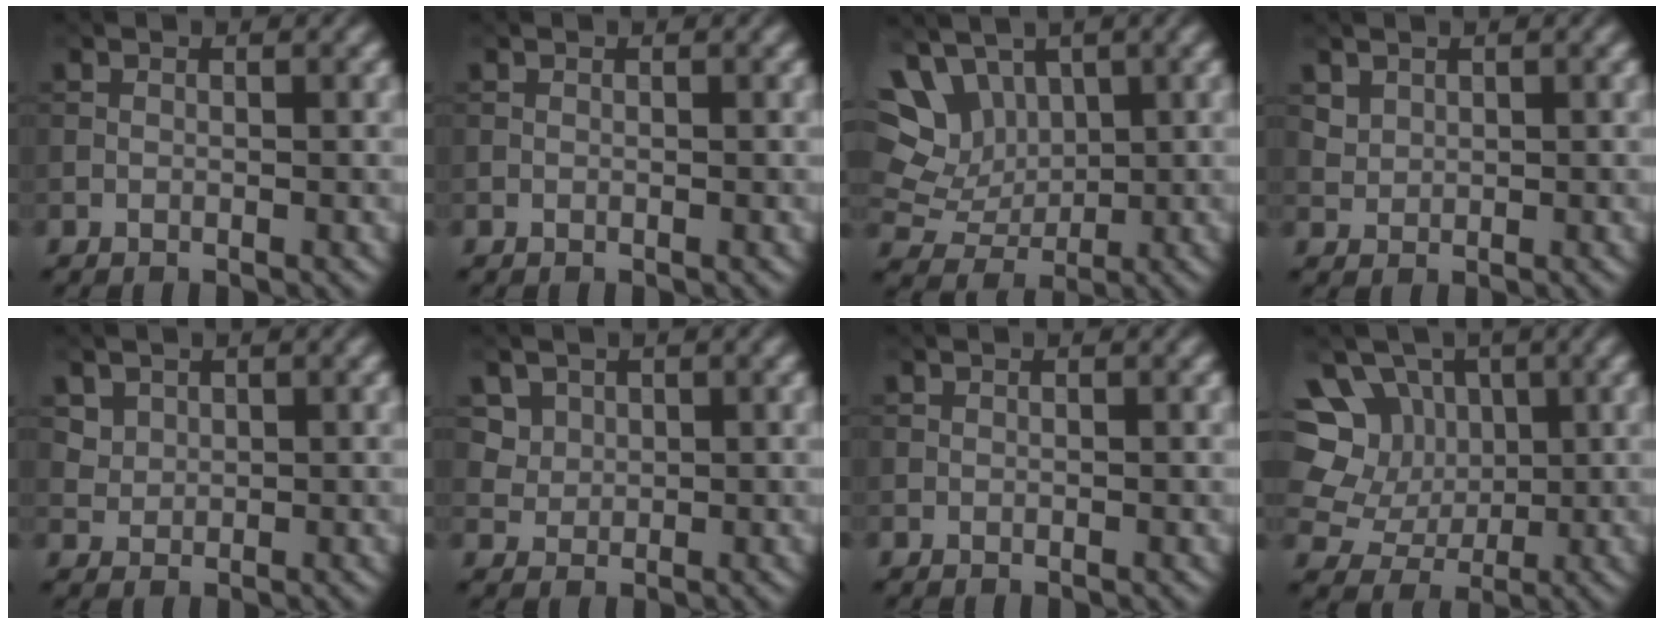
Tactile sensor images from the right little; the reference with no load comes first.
{"total": 0.0}
{"total": 8.4, "force": [3.5, 6.3, 4.3], "torque": [-0.085, 0.016, 0.065]}
{"total": 1.3, "force": [0.8, 0.9, 0.3], "torque": [-0.006, -0.003, 0.023]}
{"total": 1.8, "force": [1.1, 1.3, 0.5], "torque": [-0.016, -0.014, 0.039]}
{"total": 3.0, "force": [1.7, 2.3, 1.1], "torque": [-0.038, -0.009, 0.052]}
{"total": 0.0}
{"total": 9.1, "force": [3.0, 7.7, 4.0], "torque": [-0.081, 0.020, 0.038]}